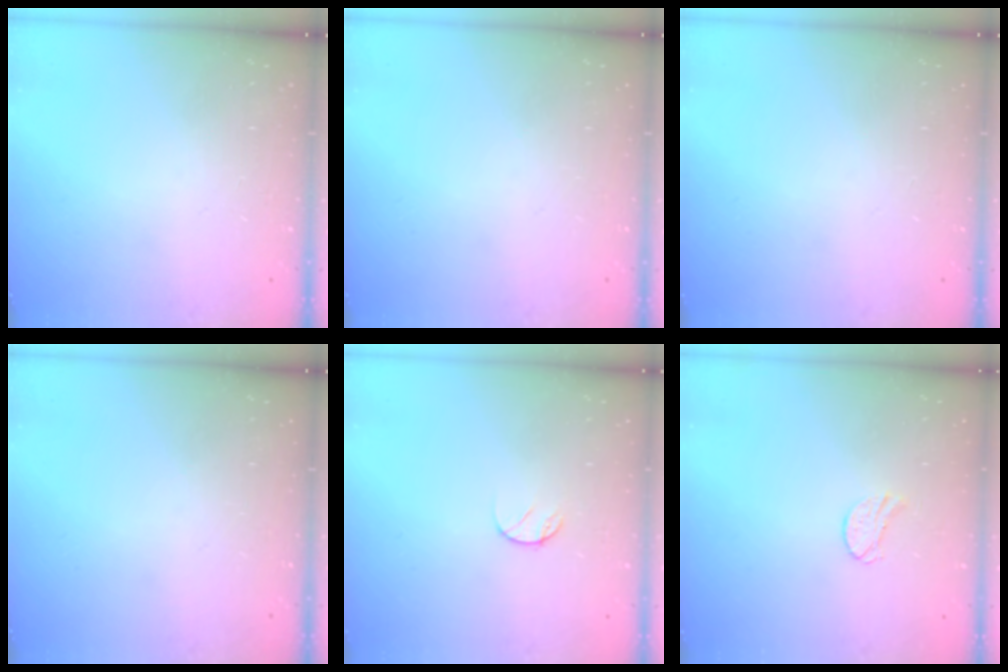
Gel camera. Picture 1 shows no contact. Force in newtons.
{"total": 0.0}
{"total": 0.0}
{"total": 0.0}
{"total": 4.3, "press": 4.3, "slide": 0.3}
{"total": 6.4, "press": 6.4, "slide": 0.4}